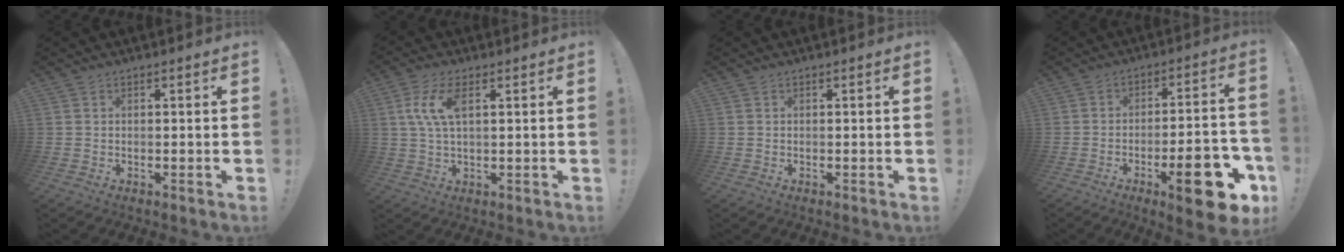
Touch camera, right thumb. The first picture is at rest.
{"total": 8.0, "force": [2.3, 3.3, 6.9], "torque": [-0.144, -0.001, 0.040]}
{"total": 0.0}
{"total": 16.8, "force": [-8.2, 4.9, 13.9], "torque": [-0.177, 0.047, -0.119]}